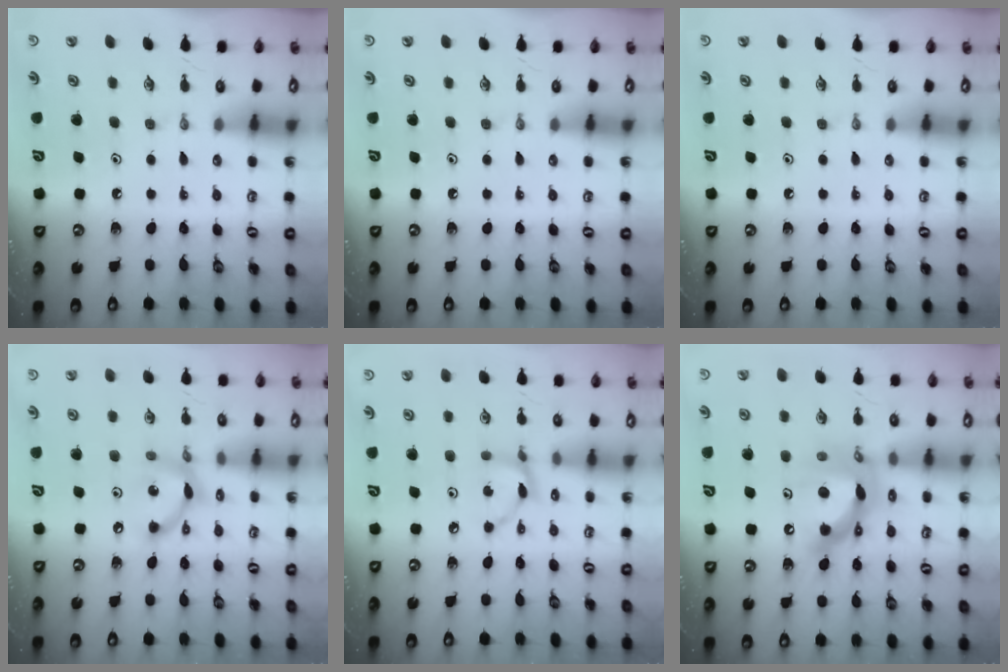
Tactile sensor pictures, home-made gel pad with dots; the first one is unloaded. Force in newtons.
{"total": 0.0}
{"total": 0.0}
{"total": 9.5, "press": 9.5, "slide": 0.5}
{"total": 6.3, "press": 6.3, "slide": 0.2}
{"total": 13.6, "press": 13.5, "slide": 1.5}